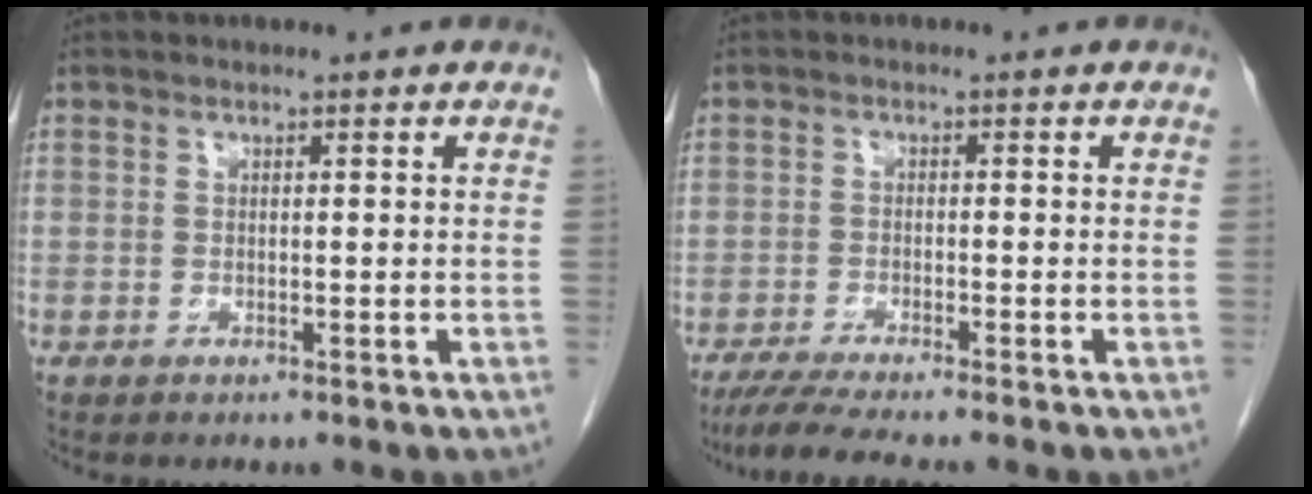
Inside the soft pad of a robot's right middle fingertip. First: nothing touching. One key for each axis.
{"total": 6.4, "fx": -5.4, "fy": -0.7, "fz": 3.4, "tx": -0.053, "ty": -0.022, "tz": -0.090}